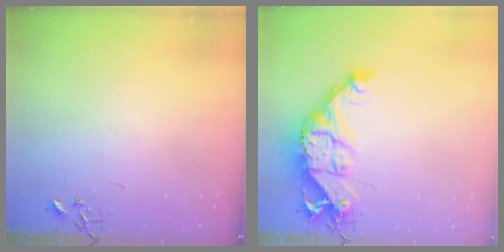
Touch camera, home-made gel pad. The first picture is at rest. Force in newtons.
{"total": 18.1, "press": 18.0, "slide": 2.0}